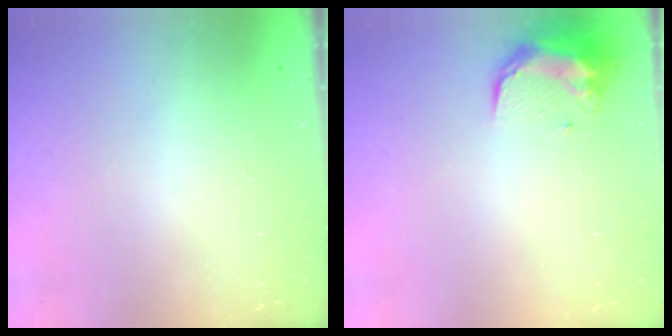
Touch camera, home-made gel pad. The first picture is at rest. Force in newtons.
{"total": 9.7, "press": 9.7, "slide": 0.7}